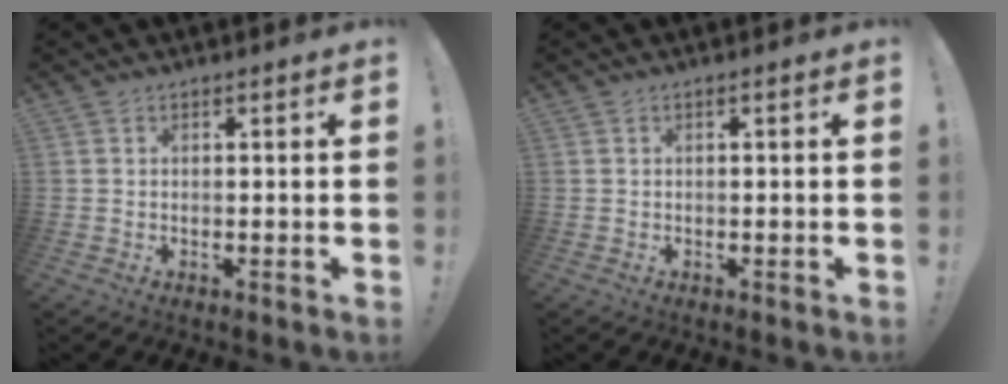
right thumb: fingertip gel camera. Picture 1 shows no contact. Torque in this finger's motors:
{"motor_torque": [-0.02, 0.03, 0.08, -0.08, -0.01]}